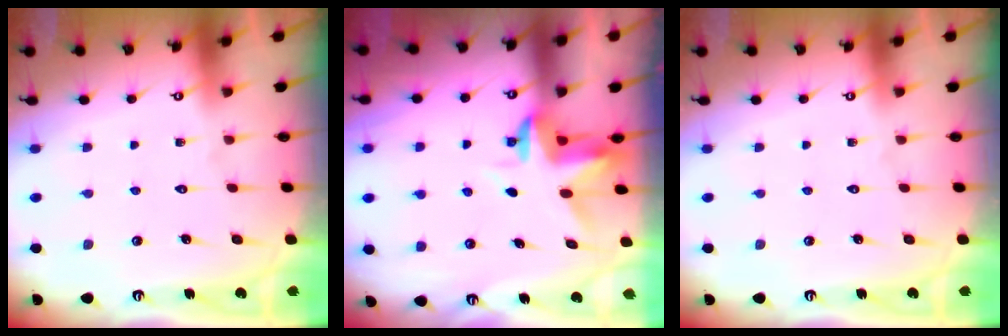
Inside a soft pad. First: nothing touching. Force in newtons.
{"total": 3.6, "press": 3.6, "slide": 0.2}
{"total": 0.0}